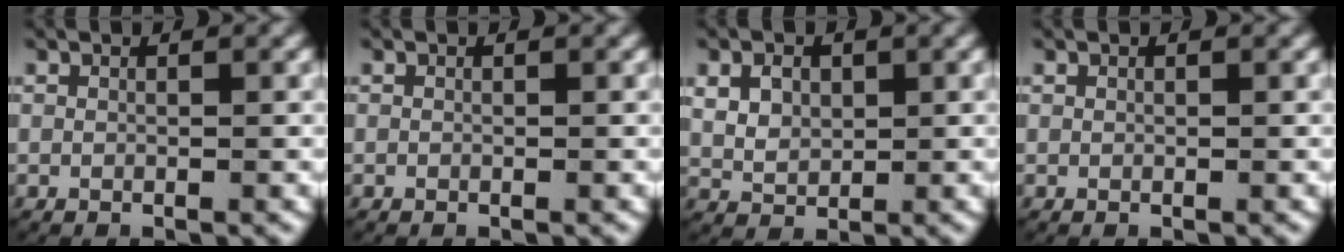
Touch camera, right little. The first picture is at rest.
{"total": 0.0}
{"total": 4.0, "force": [0.7, 3.4, 2.1], "torque": [-0.052, -0.013, 0.024]}
{"total": 0.0}